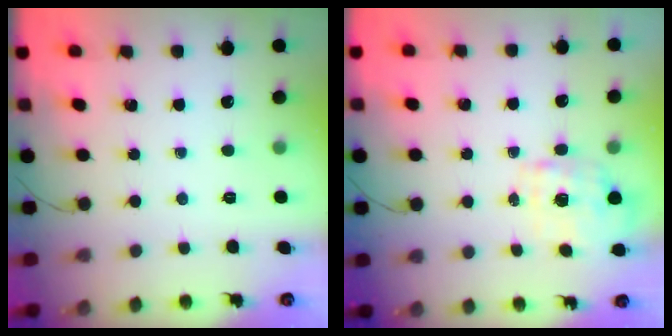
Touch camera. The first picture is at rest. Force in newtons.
{"total": 1.7, "press": 1.6, "slide": 0.6}